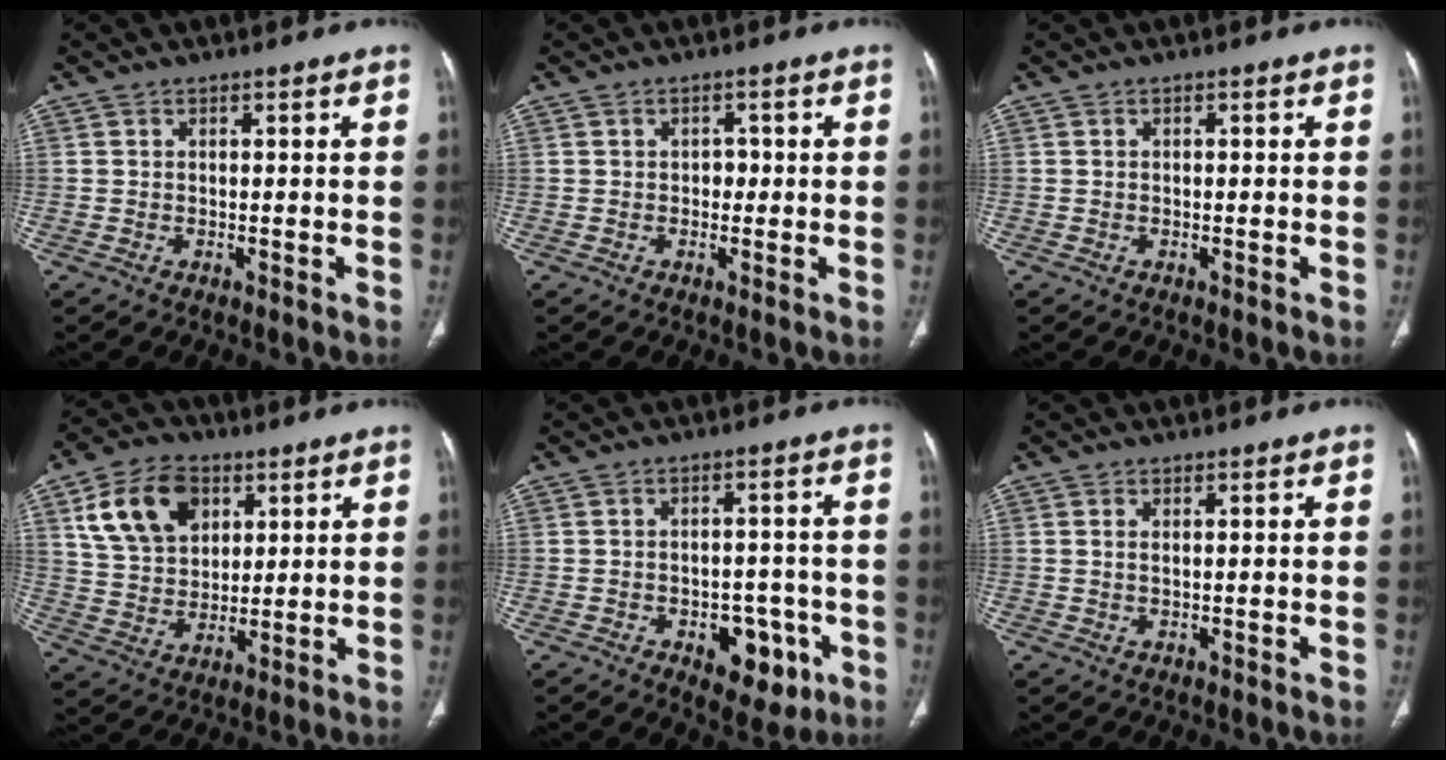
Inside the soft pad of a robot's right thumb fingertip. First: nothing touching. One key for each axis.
{"total": 1.7, "fx": -0.1, "fy": 1.4, "fz": 1.0, "tx": -0.003, "ty": 0.005, "tz": -0.005}
{"total": 0.0}
{"total": 14.2, "fx": 5.9, "fy": 9.8, "fz": 8.5, "tx": -0.127, "ty": -0.009, "tz": 0.112}
{"total": 9.4, "fx": -3.8, "fy": 5.7, "fz": 6.4, "tx": -0.049, "ty": 0.022, "tz": -0.040}
{"total": 0.8, "fx": 0.2, "fy": 0.3, "fz": 0.7, "tx": -0.019, "ty": 0.003, "tz": 0.007}